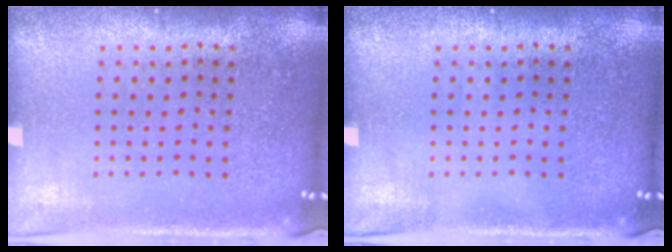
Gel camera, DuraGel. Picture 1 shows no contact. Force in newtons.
{"total": 0.0}